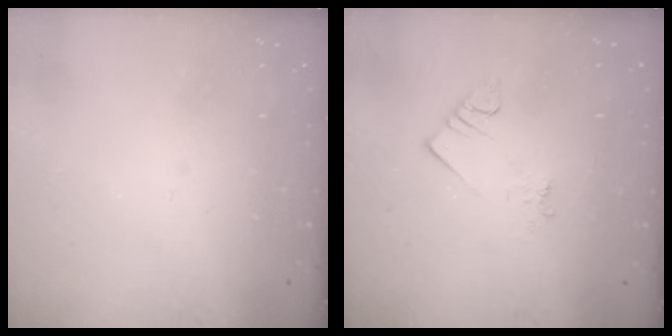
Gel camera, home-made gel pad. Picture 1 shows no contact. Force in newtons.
{"total": 2.1, "press": 2.0, "slide": 0.5}